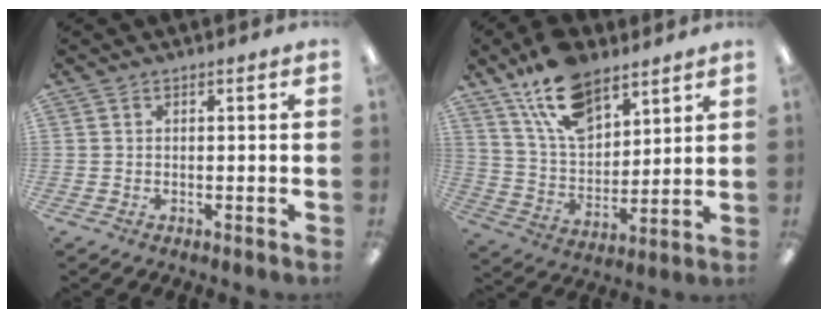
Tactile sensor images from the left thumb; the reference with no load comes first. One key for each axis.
{"total": 16.4, "fx": 11.2, "fy": 8.3, "fz": 8.7, "tx": -0.167, "ty": -0.045, "tz": 0.206}